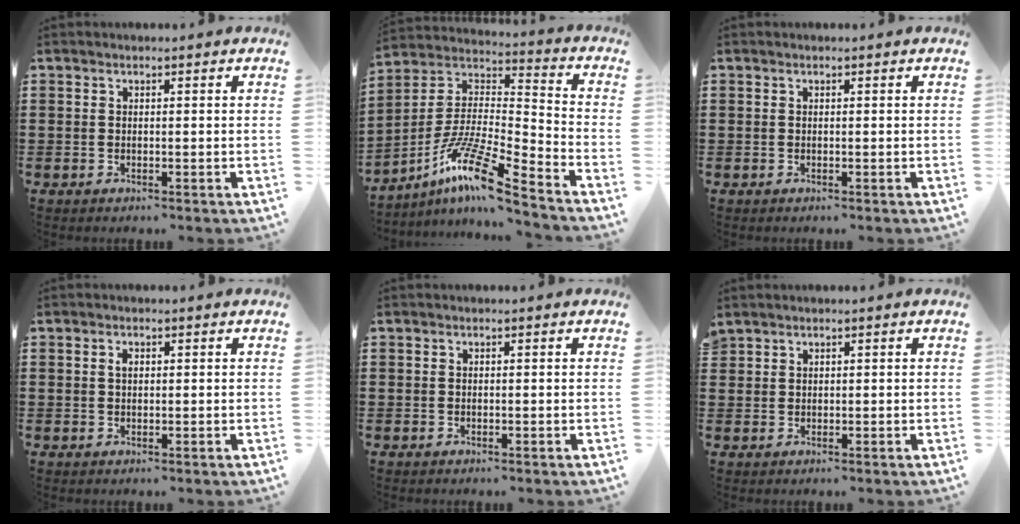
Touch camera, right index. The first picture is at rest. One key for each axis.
{"total": 13.0, "fx": -9.2, "fy": 1.0, "fz": 9.1, "tx": -0.193, "ty": 0.001, "tz": -0.183}
{"total": 0.0}
{"total": 1.2, "fx": 0.3, "fy": 0.7, "fz": 0.9, "tx": -0.020, "ty": 0.005, "tz": 0.005}
{"total": 0.0}
{"total": 1.1, "fx": 1.0, "fy": 0.4, "fz": 0.1, "tx": -0.004, "ty": 0.000, "tz": 0.020}